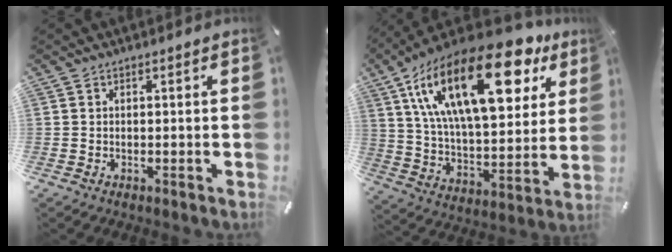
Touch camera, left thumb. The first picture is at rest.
{"total": 29.5, "force": [13.9, 12.6, 22.8], "torque": [-0.428, -0.073, 0.231]}